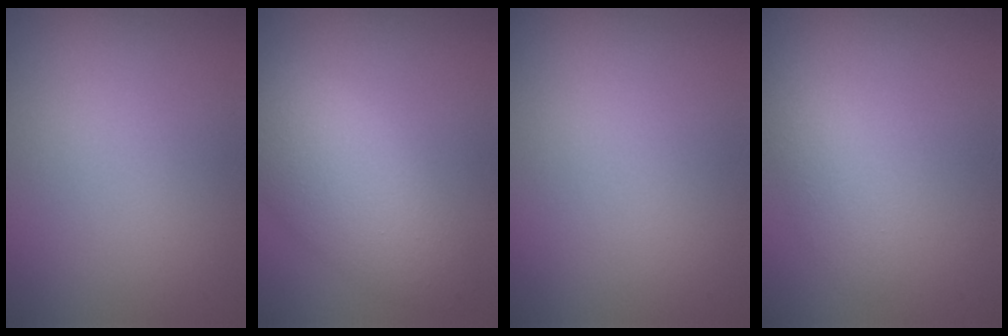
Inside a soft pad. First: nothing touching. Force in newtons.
{"total": 5.8, "press": 5.8, "slide": 0.1}
{"total": 0.0}
{"total": 1.8, "press": 1.8, "slide": 0.2}